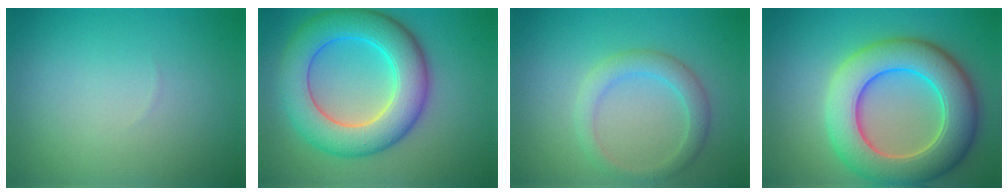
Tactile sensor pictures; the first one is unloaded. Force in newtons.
{"total": 9.1, "press": 9.1, "slide": 0.2}
{"total": 2.7, "press": 2.7, "slide": 0.0}
{"total": 9.7, "press": 9.7, "slide": 0.3}